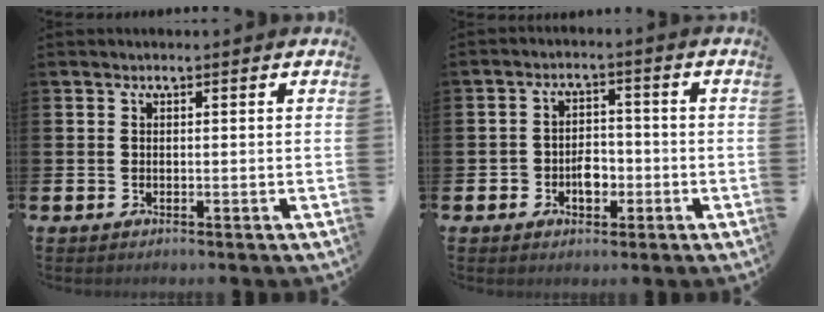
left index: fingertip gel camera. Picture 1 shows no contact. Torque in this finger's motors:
{"motor_torque": [0.02, 0.11, 0.09, 0.03]}